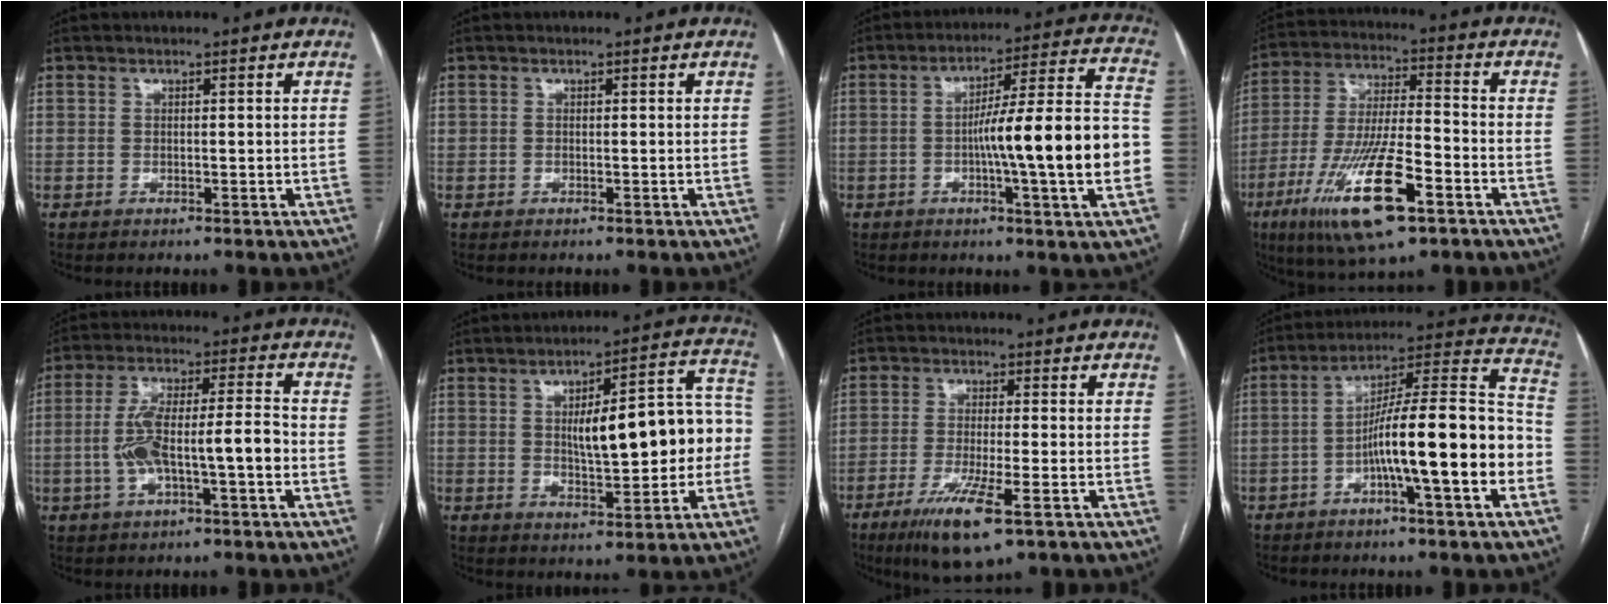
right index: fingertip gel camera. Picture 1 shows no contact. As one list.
[{"total": 0.0}, {"total": 17.3, "force": [-3.2, -0.2, 17.0], "torque": [-0.251, 0.014, -0.052]}, {"total": 17.0, "force": [-8.1, 3.5, 14.5], "torque": [-0.300, -0.023, -0.138]}, {"total": 10.6, "force": [-2.4, 1.9, 10.1], "torque": [-0.193, 0.025, -0.039]}, {"total": 14.6, "force": [-0.3, 4.1, 14.0], "torque": [-0.186, 0.040, 0.006]}, {"total": 9.7, "force": [-5.2, 1.1, 8.1], "torque": [-0.153, -0.026, -0.086]}, {"total": 16.8, "force": [-4.9, 1.0, 16.0], "torque": [-0.248, 0.024, -0.080]}]